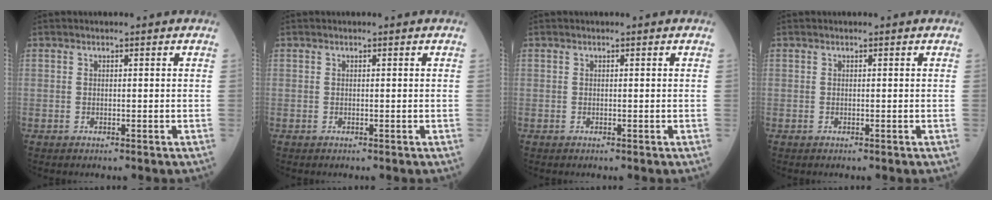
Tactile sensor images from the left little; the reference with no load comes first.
{"total": 0.0}
{"total": 0.0}
{"total": 0.0}